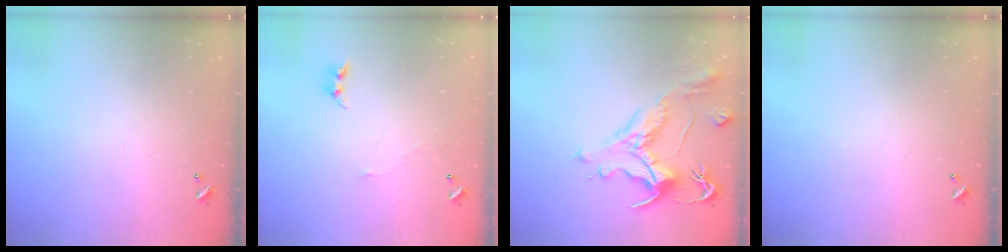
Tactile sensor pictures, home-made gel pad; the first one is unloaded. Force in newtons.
{"total": 4.6, "press": 4.6, "slide": 0.5}
{"total": 2.2, "press": 1.7, "slide": 1.4}
{"total": 0.0}